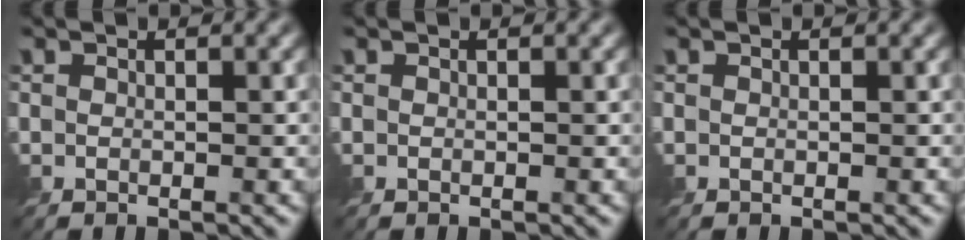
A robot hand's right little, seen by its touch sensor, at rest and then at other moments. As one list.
[{"total": 0.0}, {"total": 0.0}]